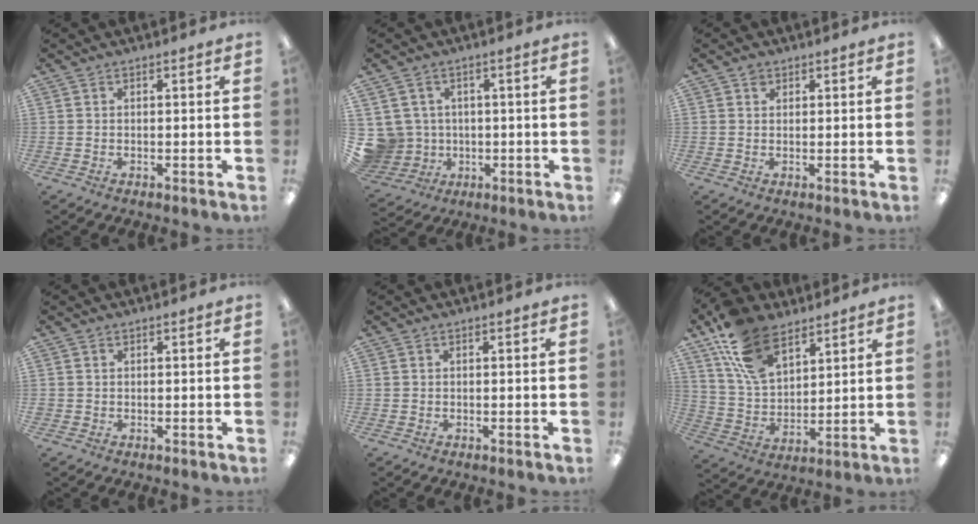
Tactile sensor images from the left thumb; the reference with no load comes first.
{"total": 7.1, "force": [0.8, 7.0, 0.9], "torque": [-0.053, -0.003, 0.025]}
{"total": 1.5, "force": [1.0, 1.0, 0.5], "torque": [-0.011, 0.001, 0.019]}
{"total": 0.6, "force": [0.1, 0.6, 0.0], "torque": [0.002, 0.005, 0.001]}
{"total": 0.0}
{"total": 15.7, "force": [9.6, 8.9, 8.6], "torque": [-0.174, -0.026, 0.188]}